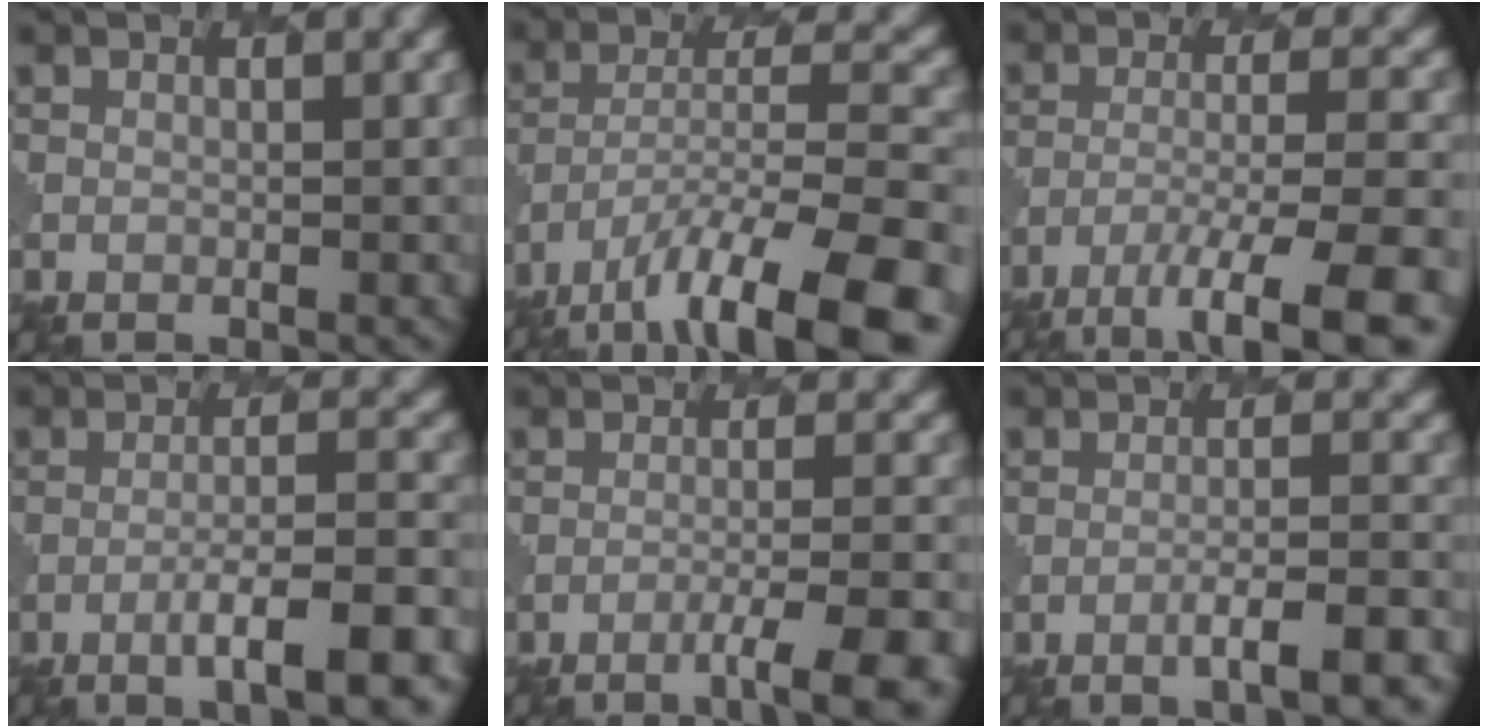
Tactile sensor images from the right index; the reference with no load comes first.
{"total": 12.5, "force": [-8.3, 3.3, 8.7], "torque": [-0.153, -0.003, -0.142]}
{"total": 9.2, "force": [-6.2, 2.0, 6.5], "torque": [-0.108, -0.005, -0.096]}
{"total": 7.8, "force": [-4.1, 1.4, 6.5], "torque": [-0.093, 0.007, -0.064]}
{"total": 6.5, "force": [-3.9, 1.1, 5.1], "torque": [-0.069, 0.005, -0.057]}
{"total": 5.2, "force": [-2.9, 0.8, 4.2], "torque": [-0.058, 0.007, -0.049]}